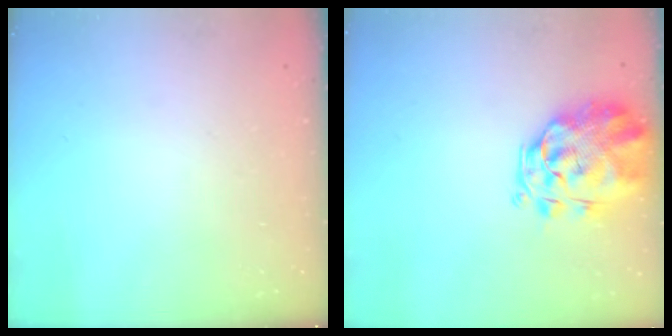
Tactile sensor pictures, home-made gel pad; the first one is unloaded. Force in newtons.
{"total": 3.4, "press": 3.0, "slide": 1.6}